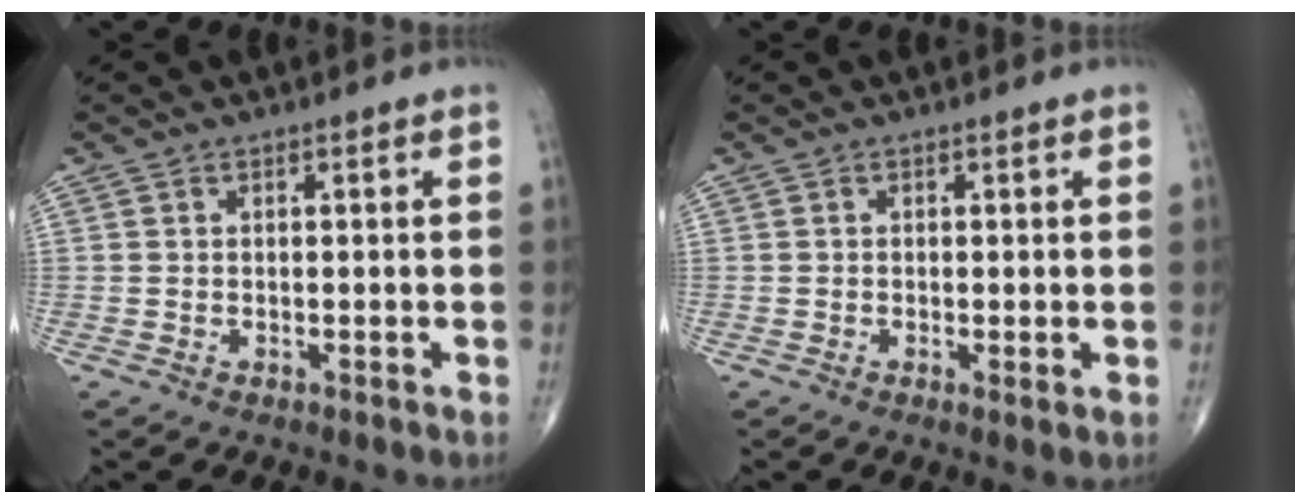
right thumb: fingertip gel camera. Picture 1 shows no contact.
{"total": 1.1, "force": [-0.2, 0.2, 1.1], "torque": [-0.022, -0.005, -0.006]}